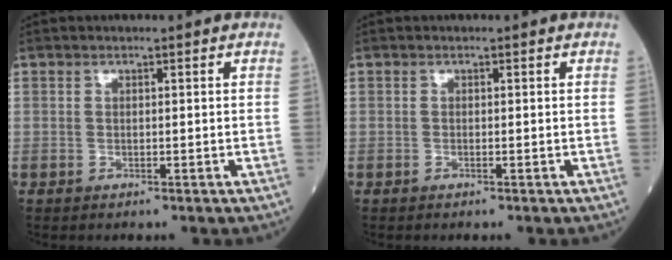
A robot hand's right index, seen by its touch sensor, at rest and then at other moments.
{"total": 0.0}